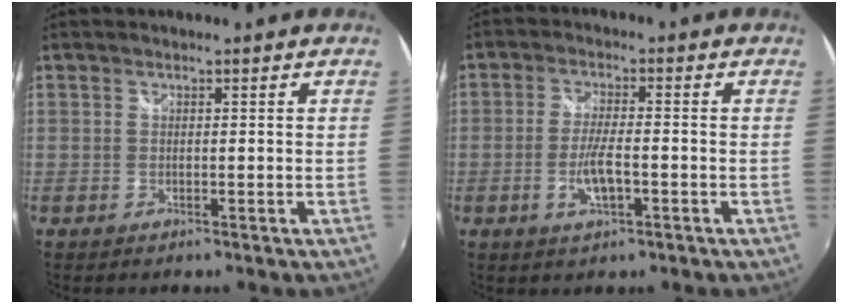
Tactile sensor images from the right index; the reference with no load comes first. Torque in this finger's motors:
{"motor_torque": [0.11, -0.10, 0.26, 0.04]}